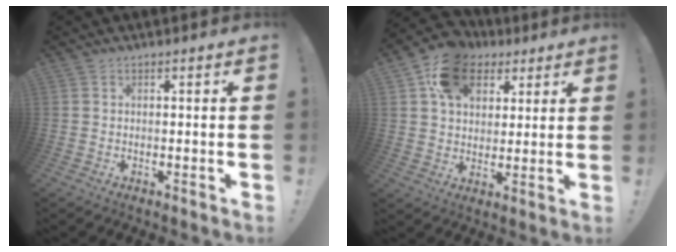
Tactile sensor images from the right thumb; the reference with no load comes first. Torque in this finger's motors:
{"motor_torque": [1.44, 1.53, 0.93, 0.15, 0.06]}